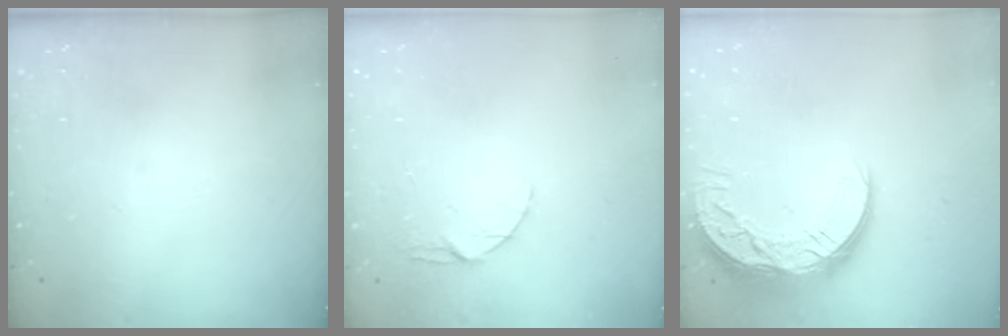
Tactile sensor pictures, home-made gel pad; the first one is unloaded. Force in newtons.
{"total": 4.0, "press": 3.9, "slide": 0.4}
{"total": 13.1, "press": 13.1, "slide": 0.6}